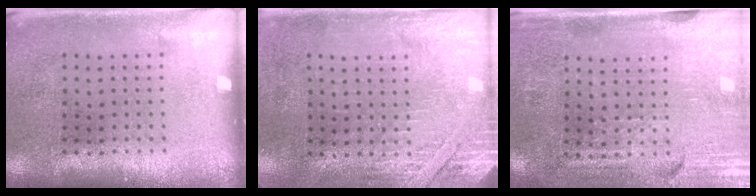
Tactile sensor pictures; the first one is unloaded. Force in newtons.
{"total": 2.8, "press": 2.4, "slide": 1.4}
{"total": 3.4, "press": 3.1, "slide": 1.3}